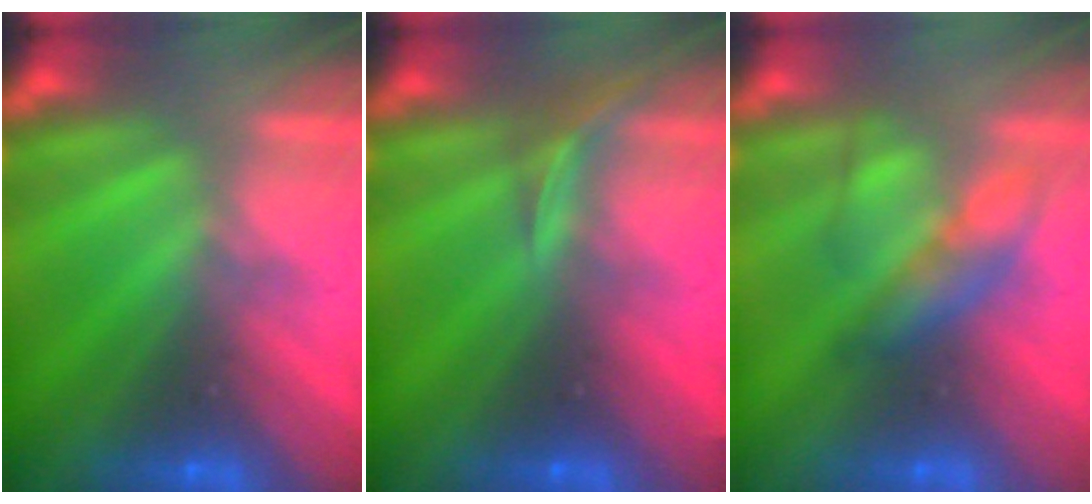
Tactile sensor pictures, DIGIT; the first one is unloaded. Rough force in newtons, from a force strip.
{"total": 2.9}
{"total": 2.3}